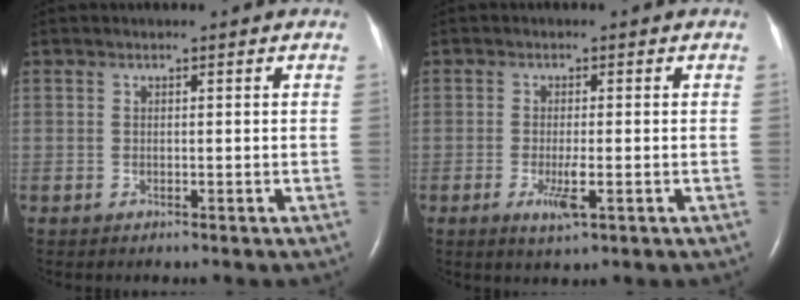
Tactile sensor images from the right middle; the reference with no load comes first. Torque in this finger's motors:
{"motor_torque": [0.69, -0.30, 0.38, 0.10]}